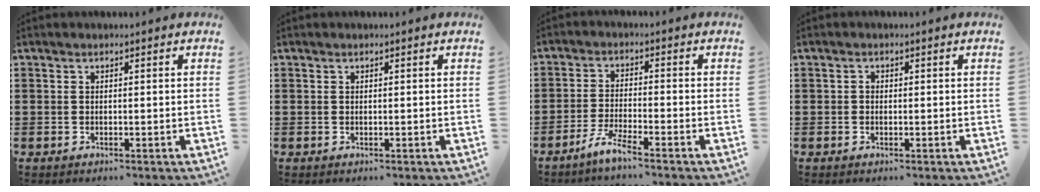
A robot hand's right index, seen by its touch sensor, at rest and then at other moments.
{"total": 0.0}
{"total": 3.8, "force": [-3.2, -0.4, 2.1], "torque": [-0.057, -0.009, -0.066]}
{"total": 0.6, "force": [-0.2, 0.5, 0.3], "torque": [-0.006, 0.001, -0.004]}